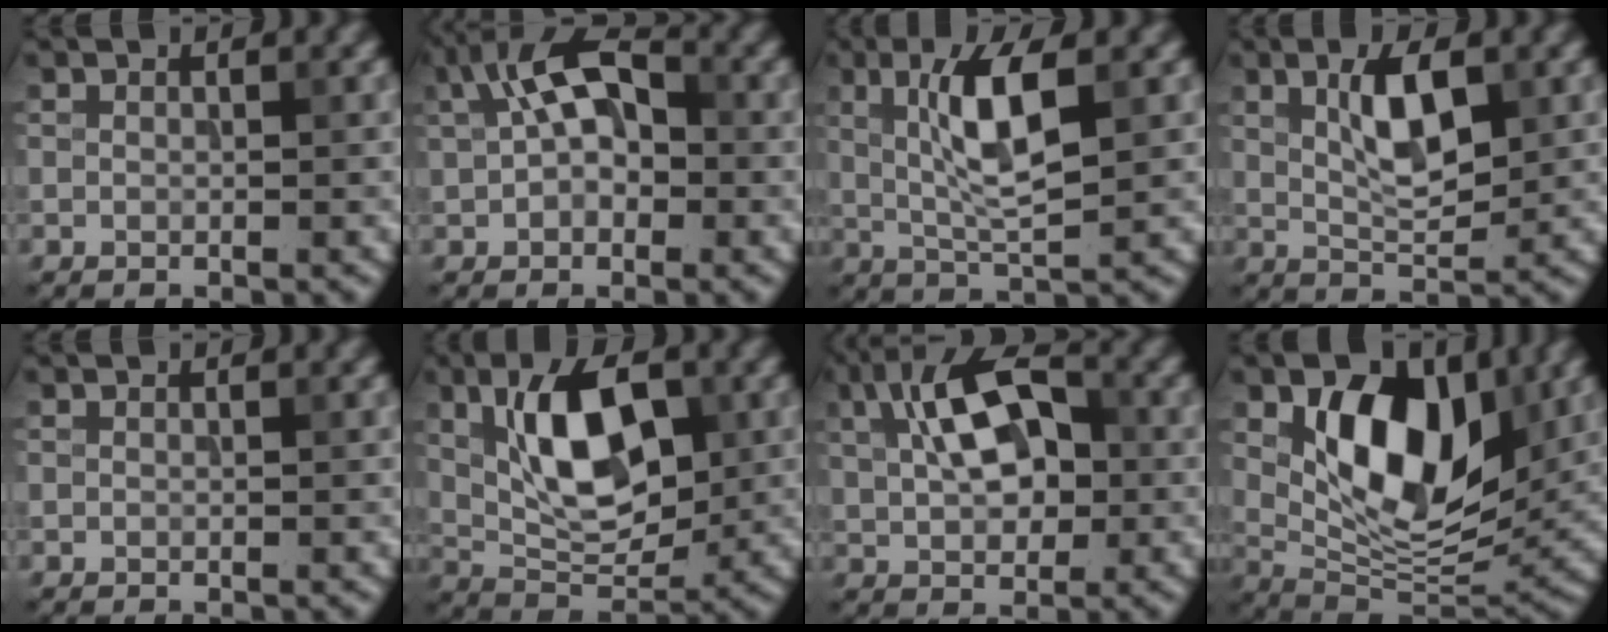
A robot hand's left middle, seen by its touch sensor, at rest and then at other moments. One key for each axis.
{"total": 7.4, "fx": 1.5, "fy": 4.3, "fz": 5.7, "tx": -0.100, "ty": 0.027, "tz": 0.012}
{"total": 5.9, "fx": 1.3, "fy": 1.4, "fz": 5.6, "tx": -0.110, "ty": 0.005, "tz": 0.026}
{"total": 5.0, "fx": 1.3, "fy": 1.8, "fz": 4.4, "tx": -0.085, "ty": 0.002, "tz": 0.025}
{"total": 0.0}
{"total": 8.7, "fx": 1.8, "fy": 4.2, "fz": 7.4, "tx": -0.123, "ty": 0.003, "tz": 0.028}
{"total": 8.5, "fx": 1.9, "fy": 4.7, "fz": 6.8, "tx": -0.111, "ty": 0.029, "tz": 0.019}
{"total": 10.4, "fx": 3.0, "fy": 5.8, "fz": 8.1, "tx": -0.126, "ty": -0.013, "tz": 0.048}